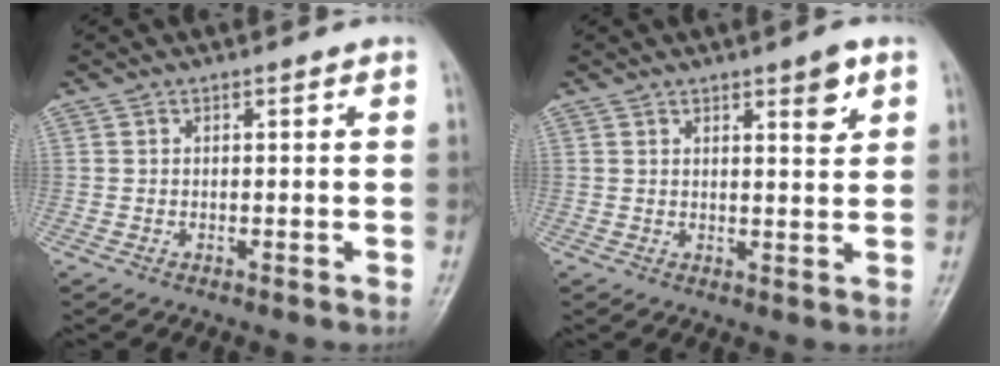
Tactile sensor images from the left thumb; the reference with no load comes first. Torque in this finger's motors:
{"motor_torque": [-0.02, 0.04, -0.14, -0.01, 0.07]}